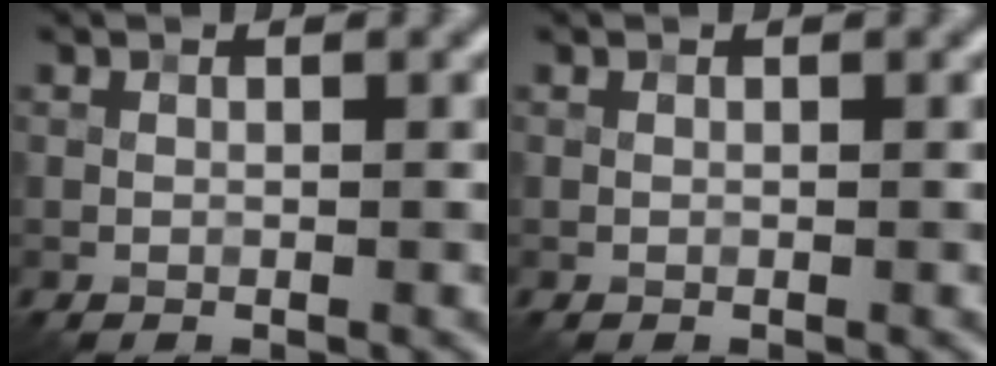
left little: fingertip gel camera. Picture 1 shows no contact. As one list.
[{"total": 0.0}]